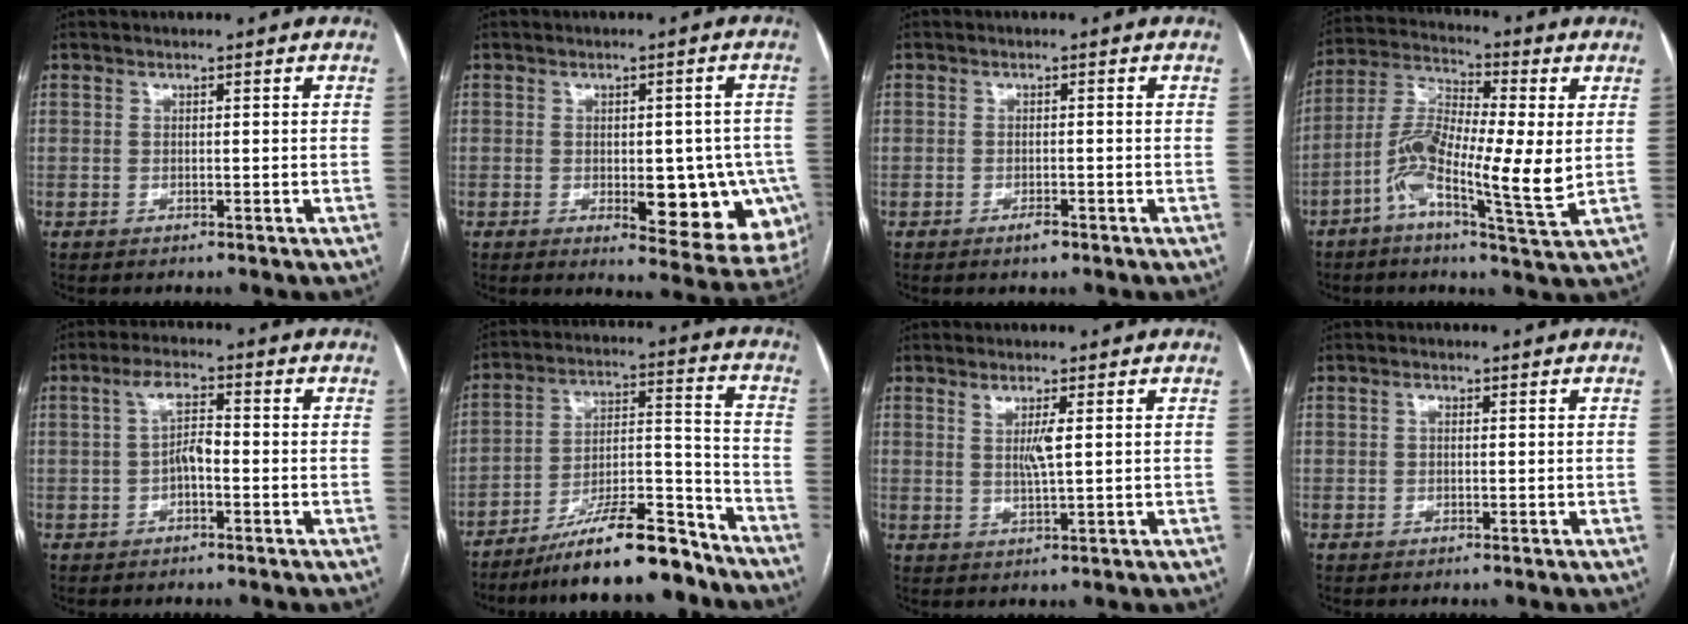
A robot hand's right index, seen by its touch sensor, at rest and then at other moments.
{"total": 12.8, "force": [-3.1, 5.5, 11.1], "torque": [-0.090, 0.012, -0.025]}
{"total": 1.5, "force": [-1.0, 0.6, 1.0], "torque": [-0.015, 0.000, -0.014]}
{"total": 13.4, "force": [-1.9, 2.6, 13.0], "torque": [-0.259, 0.008, -0.046]}
{"total": 4.1, "force": [-0.5, 1.4, 3.8], "torque": [-0.074, 0.012, -0.009]}
{"total": 16.3, "force": [-13.8, 2.3, 8.4], "torque": [-0.138, 0.018, -0.231]}
{"total": 2.9, "force": [0.9, -0.1, 2.7], "torque": [-0.057, -0.004, 0.018]}
{"total": 0.7, "force": [0.1, 0.5, 0.5], "torque": [-0.009, 0.003, -0.001]}